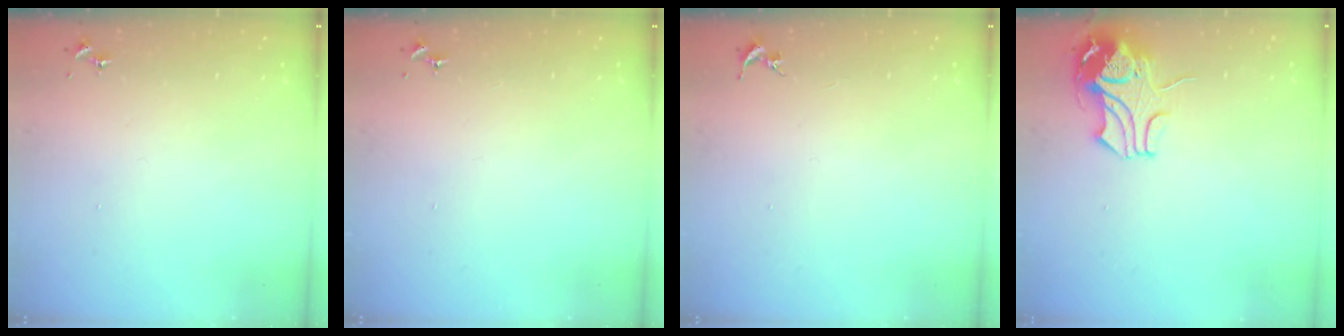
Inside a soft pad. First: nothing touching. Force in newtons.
{"total": 0.0}
{"total": 0.0}
{"total": 10.0, "press": 9.9, "slide": 1.5}